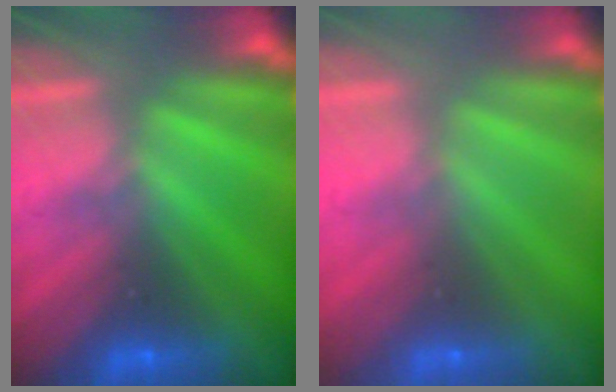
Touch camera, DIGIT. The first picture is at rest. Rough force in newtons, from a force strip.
{"total": 2.9}